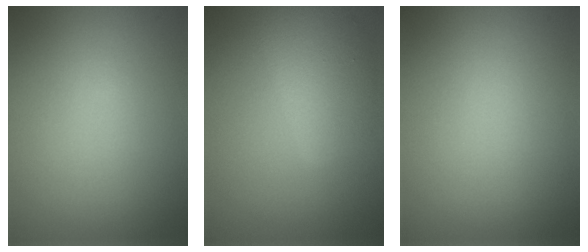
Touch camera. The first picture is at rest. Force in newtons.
{"total": 4.1, "press": 4.1, "slide": 0.2}
{"total": 0.0}